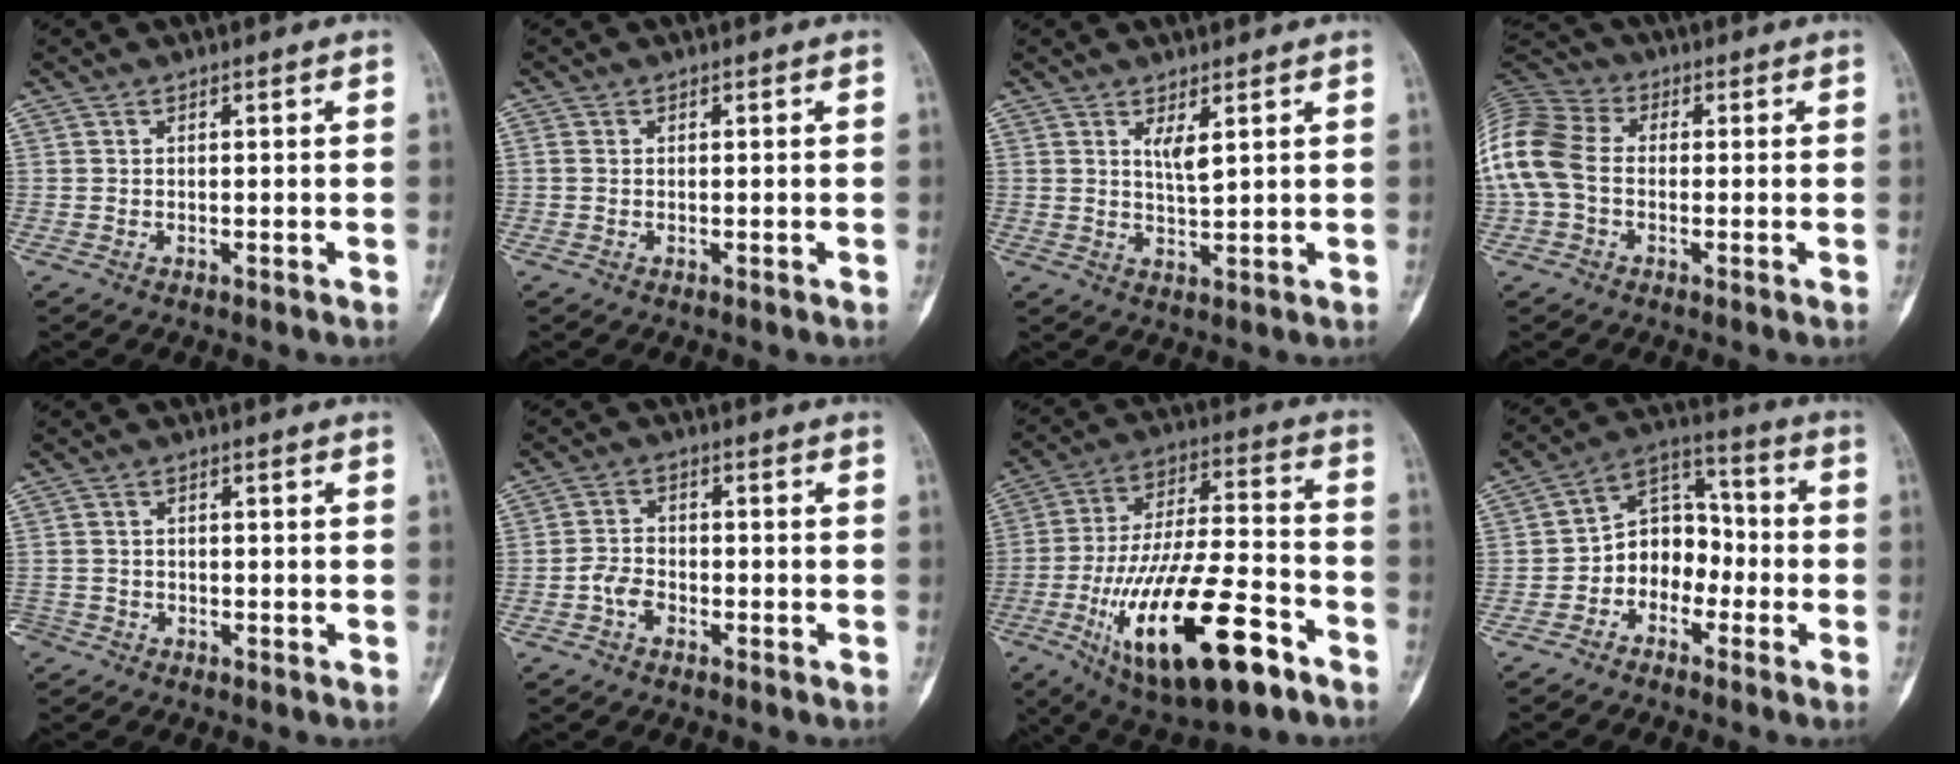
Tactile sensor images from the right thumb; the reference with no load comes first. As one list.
[{"total": 0.6, "force": [0.0, 0.5, 0.4], "torque": [-0.010, 0.000, 0.000]}, {"total": 3.1, "force": [1.6, 0.6, 2.5], "torque": [-0.045, -0.017, 0.033]}, {"total": 14.5, "force": [-0.8, 10.7, 9.8], "torque": [-0.228, 0.030, -0.022]}, {"total": 2.6, "force": [-1.8, 1.9, -0.1], "torque": [0.011, 0.012, -0.036]}, {"total": 3.8, "force": [-1.9, 2.6, 2.0], "torque": [-0.027, 0.017, -0.040]}, {"total": 25.5, "force": [-11.3, 8.9, 21.0], "torque": [-0.401, 0.042, -0.181]}, {"total": 9.4, "force": [-3.2, 7.4, 4.9], "torque": [-0.039, 0.057, -0.071]}]